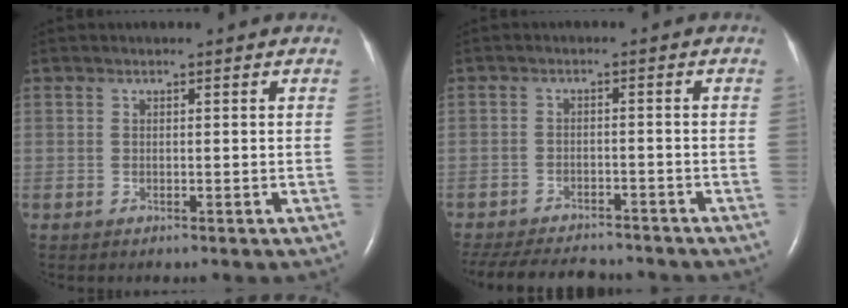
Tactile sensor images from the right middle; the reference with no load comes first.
{"total": 14.7, "force": [-12.9, 4.3, 5.5], "torque": [-0.135, -0.015, -0.180]}